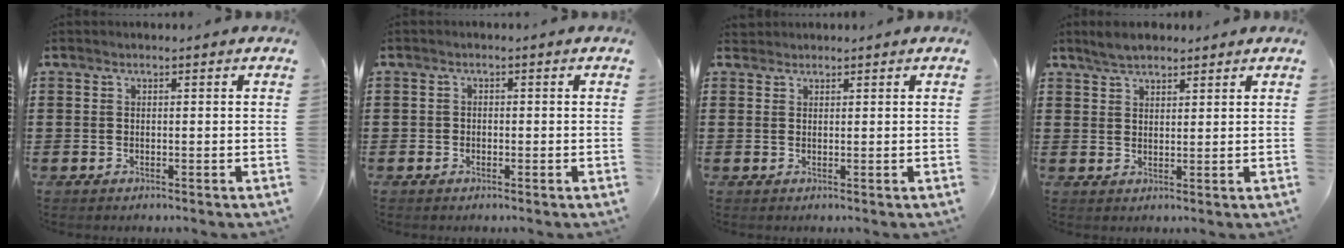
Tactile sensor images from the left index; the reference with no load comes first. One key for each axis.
{"total": 1.0, "fx": -0.4, "fy": 0.8, "fz": 0.2, "tx": -0.008, "ty": 0.002, "tz": -0.010}
{"total": 1.1, "fx": 1.0, "fy": 0.4, "fz": 0.1, "tx": -0.006, "ty": 0.002, "tz": 0.019}
{"total": 3.3, "fx": 2.8, "fy": 1.3, "fz": 1.1, "tx": -0.028, "ty": 0.006, "tz": 0.053}